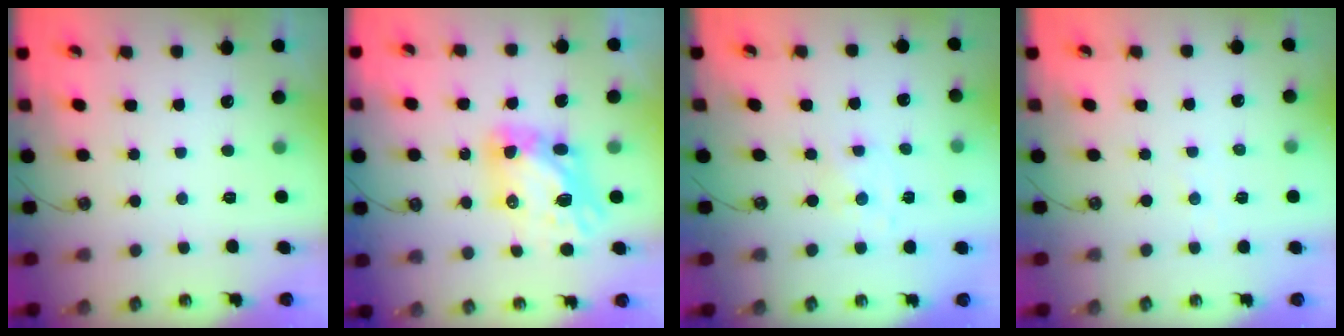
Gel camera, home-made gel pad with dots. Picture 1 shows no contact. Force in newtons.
{"total": 10.1, "press": 10.1, "slide": 1.1}
{"total": 0.8, "press": 0.8, "slide": 0.2}
{"total": 1.1, "press": 1.1, "slide": 0.2}